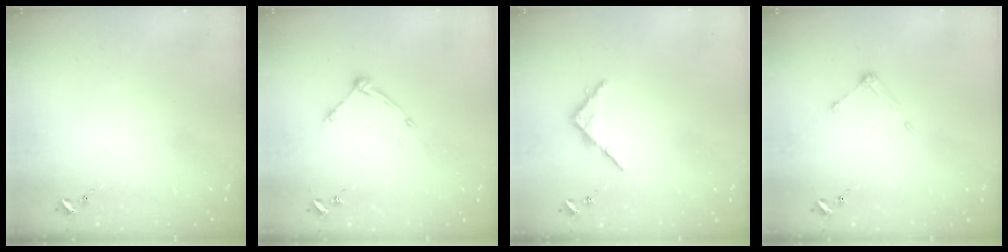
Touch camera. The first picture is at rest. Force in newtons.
{"total": 8.4, "press": 8.4, "slide": 0.5}
{"total": 4.9, "press": 4.9, "slide": 0.5}
{"total": 5.3, "press": 5.2, "slide": 0.2}